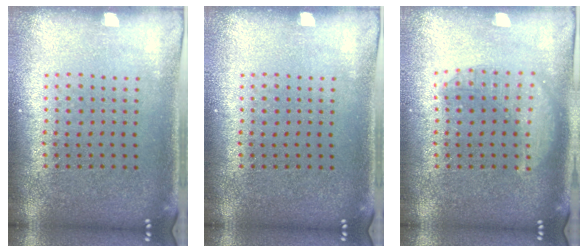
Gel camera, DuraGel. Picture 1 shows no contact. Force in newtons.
{"total": 0.0}
{"total": 1.4, "press": 1.4, "slide": 0.1}